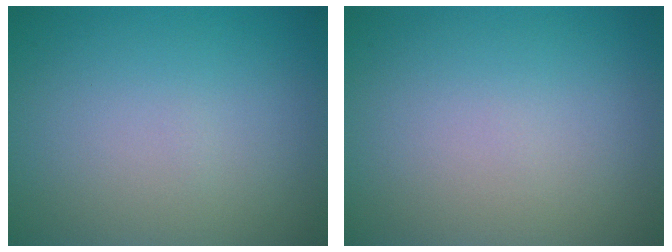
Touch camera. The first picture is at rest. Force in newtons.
{"total": 0.0}